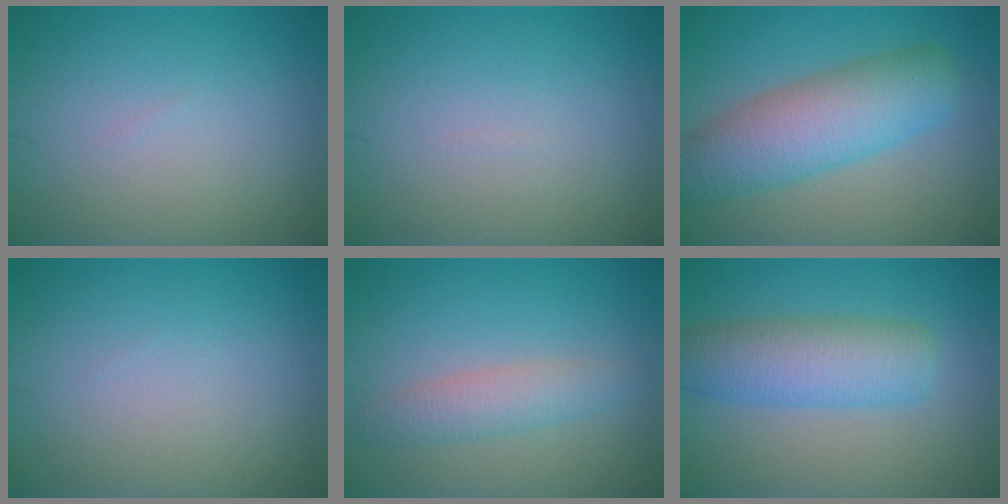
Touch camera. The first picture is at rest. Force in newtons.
{"total": 0.0}
{"total": 7.2, "press": 7.2, "slide": 0.4}
{"total": 0.0}
{"total": 2.8, "press": 2.8, "slide": 0.1}
{"total": 5.6, "press": 5.6, "slide": 0.1}